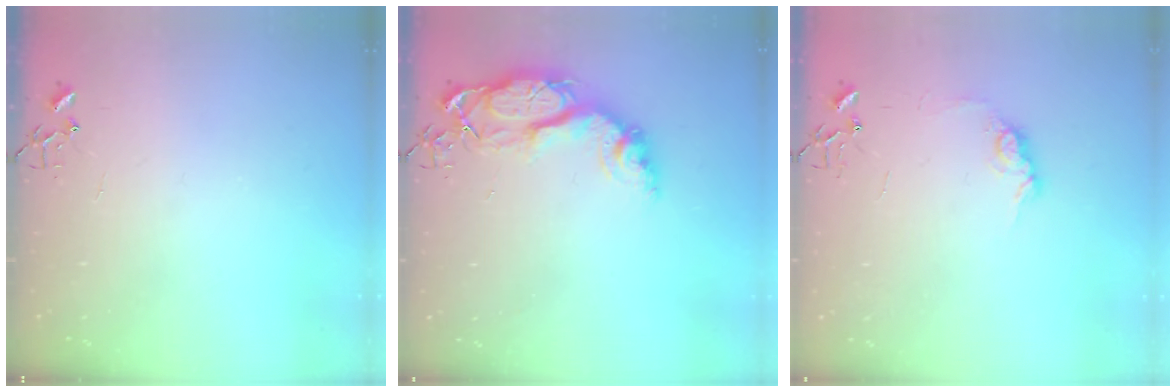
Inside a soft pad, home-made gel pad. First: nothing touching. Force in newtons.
{"total": 13.9, "press": 13.9, "slide": 1.3}
{"total": 9.0, "press": 9.0, "slide": 0.4}